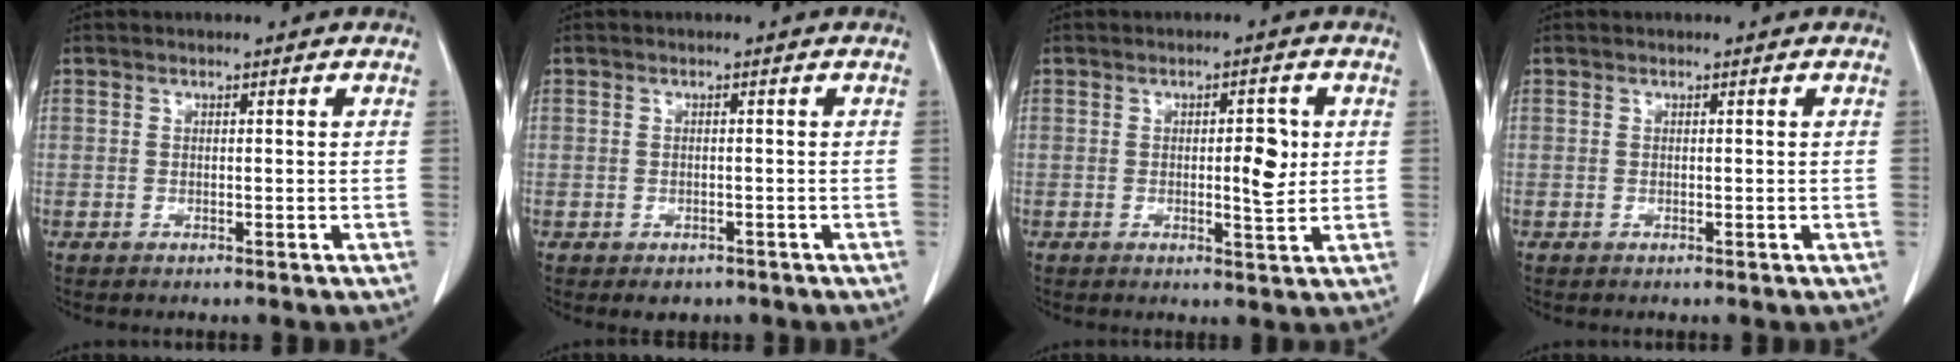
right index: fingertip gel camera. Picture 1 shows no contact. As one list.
[{"total": 2.4, "force": [-1.5, 1.7, 0.6], "torque": [-0.004, 0.003, -0.013]}, {"total": 4.3, "force": [0.3, 1.2, 4.2], "torque": [-0.061, -0.002, 0.005]}, {"total": 0.0}]